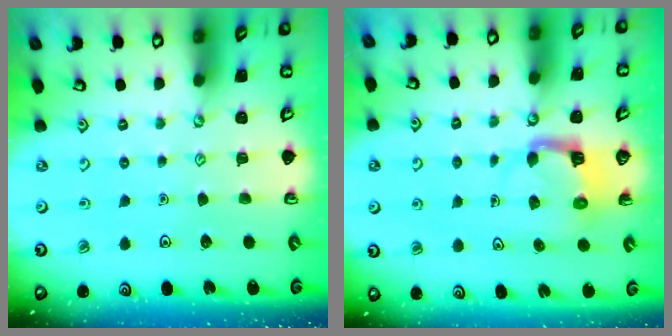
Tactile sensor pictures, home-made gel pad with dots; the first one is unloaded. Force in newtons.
{"total": 4.6, "press": 4.5, "slide": 0.4}